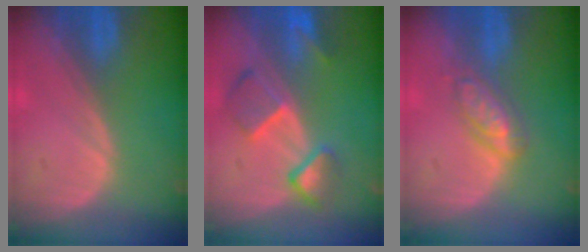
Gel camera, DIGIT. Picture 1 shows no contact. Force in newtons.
{"total": 7.6, "press": 6.7, "slide": 3.6}
{"total": 4.6, "press": 4.5, "slide": 1.2}